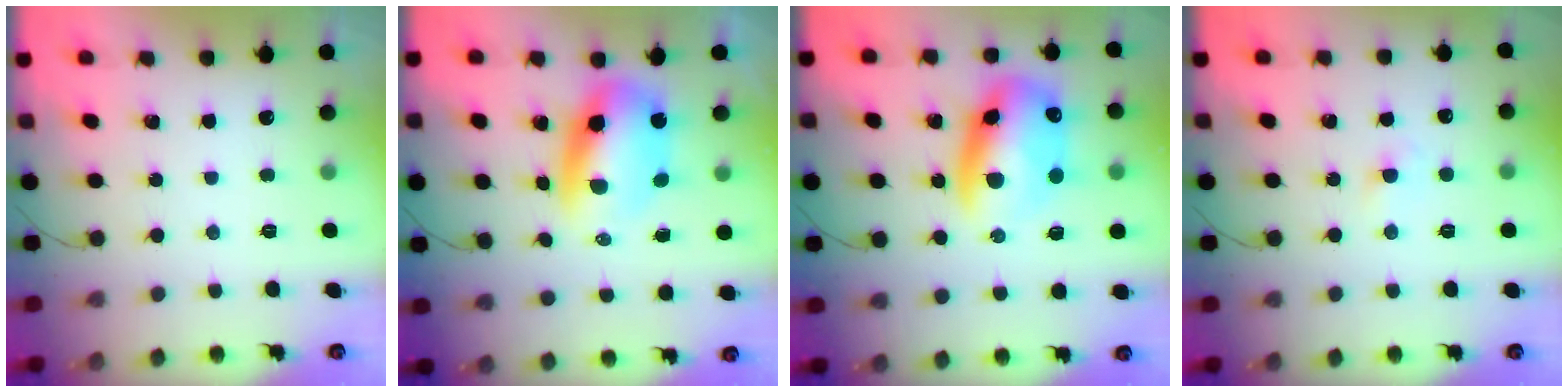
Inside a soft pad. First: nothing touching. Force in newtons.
{"total": 10.1, "press": 9.7, "slide": 2.7}
{"total": 14.3, "press": 14.0, "slide": 3.1}
{"total": 1.9, "press": 1.7, "slide": 0.8}